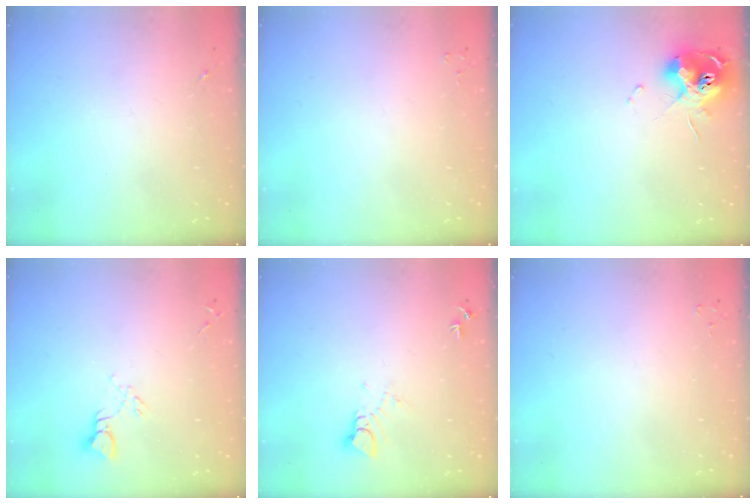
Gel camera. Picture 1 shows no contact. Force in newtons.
{"total": 2.2, "press": 2.2, "slide": 0.2}
{"total": 11.8, "press": 11.7, "slide": 1.7}
{"total": 4.4, "press": 4.4, "slide": 0.3}
{"total": 4.4, "press": 4.3, "slide": 0.2}
{"total": 2.2, "press": 2.2, "slide": 0.2}